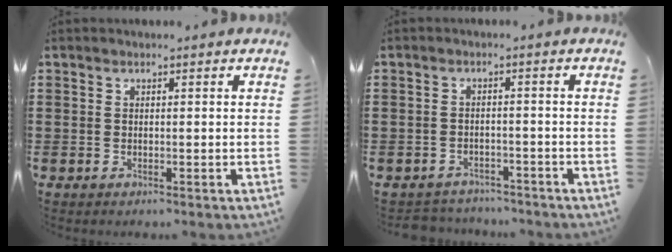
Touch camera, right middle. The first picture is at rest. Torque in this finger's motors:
{"motor_torque": [-0.23, 0.23, -0.07, -0.01]}